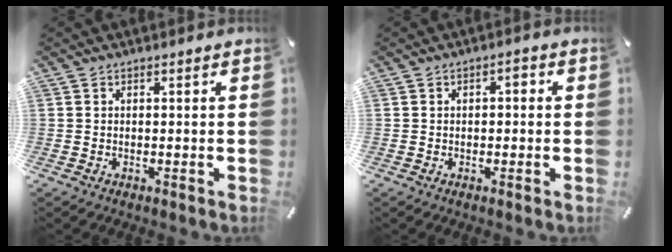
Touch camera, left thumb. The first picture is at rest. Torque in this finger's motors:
{"motor_torque": [-0.19, 0.03, 0.03, 0.03, -0.01]}